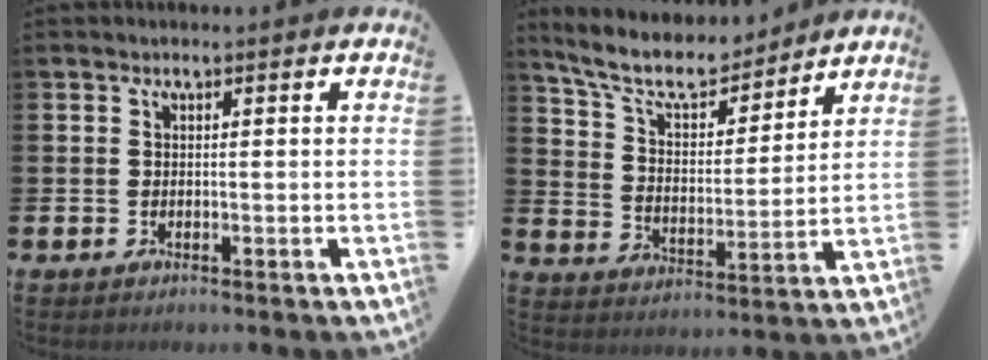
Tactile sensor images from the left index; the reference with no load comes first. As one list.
[{"total": 9.3, "force": [8.5, 2.5, 2.8], "torque": [-0.079, -0.060, 0.148]}]